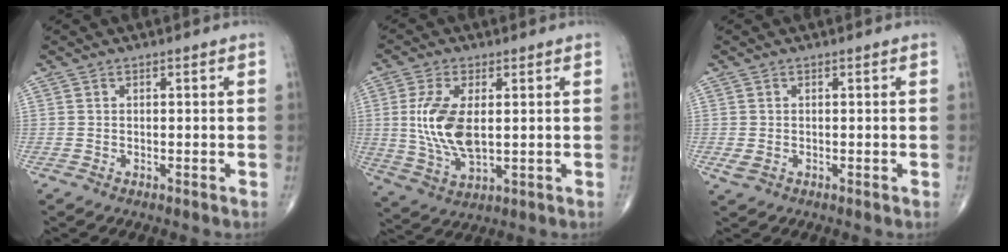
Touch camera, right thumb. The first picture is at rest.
{"total": 11.2, "force": [1.0, 5.4, 9.8], "torque": [-0.204, -0.013, 0.028]}
{"total": 1.7, "force": [-0.3, 1.1, 1.3], "torque": [-0.028, 0.000, -0.001]}